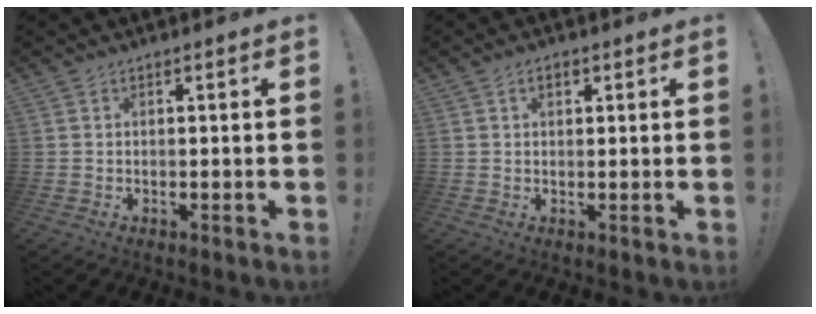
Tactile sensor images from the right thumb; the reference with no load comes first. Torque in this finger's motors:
{"motor_torque": [0.18, 0.93, 0.10, -0.11, 0.00]}